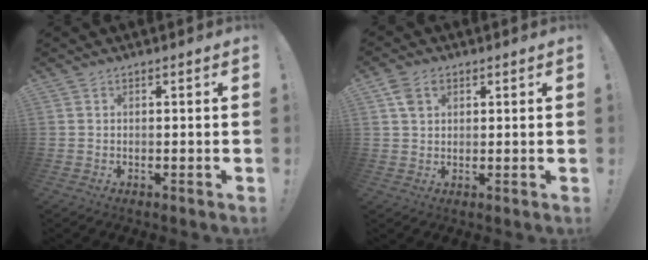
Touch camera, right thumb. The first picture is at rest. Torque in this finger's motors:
{"motor_torque": [-0.12, 0.56, 0.12, -0.09, 0.00]}